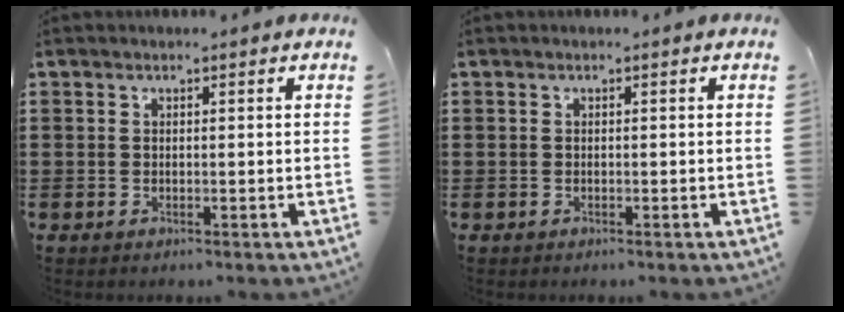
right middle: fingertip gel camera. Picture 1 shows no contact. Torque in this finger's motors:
{"motor_torque": [0.05, -0.29, -0.01, 0.01]}